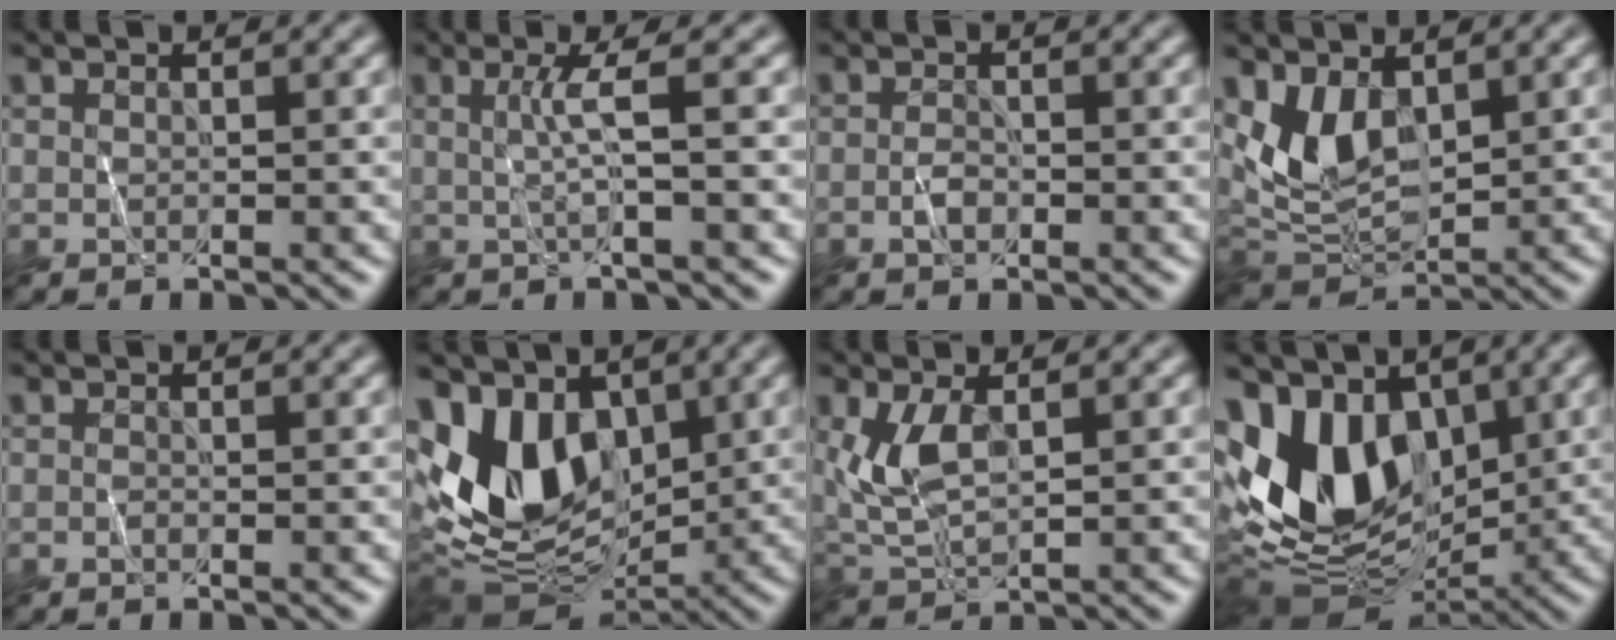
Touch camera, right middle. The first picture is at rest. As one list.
[{"total": 2.2, "force": [-0.2, 0.2, 2.2], "torque": [-0.044, 0.005, 0.004]}, {"total": 1.1, "force": [-1.0, 0.4, 0.5], "torque": [-0.008, 0.006, -0.012]}, {"total": 5.0, "force": [1.6, 3.1, 3.5], "torque": [-0.076, -0.008, 0.045]}, {"total": 0.6, "force": [-0.6, 0.0, -0.1], "torque": [0.001, 0.005, -0.004]}, {"total": 9.3, "force": [0.7, 6.5, 6.6], "torque": [-0.123, -0.007, 0.011]}, {"total": 3.8, "force": [0.6, 2.0, 3.2], "torque": [-0.077, 0.005, 0.026]}, {"total": 11.1, "force": [0.8, 7.7, 7.9], "torque": [-0.150, -0.004, 0.010]}]